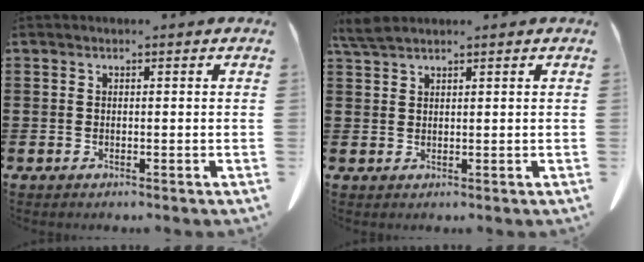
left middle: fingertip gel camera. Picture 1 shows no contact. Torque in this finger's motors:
{"motor_torque": [0.05, -0.04, 0.08, 0.07]}